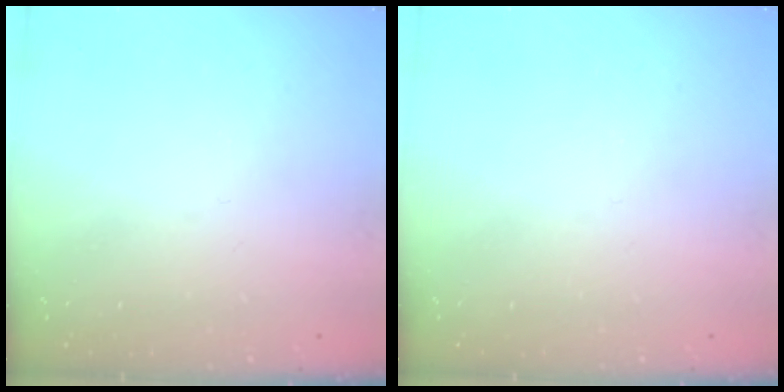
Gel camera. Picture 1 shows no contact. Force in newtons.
{"total": 0.0}